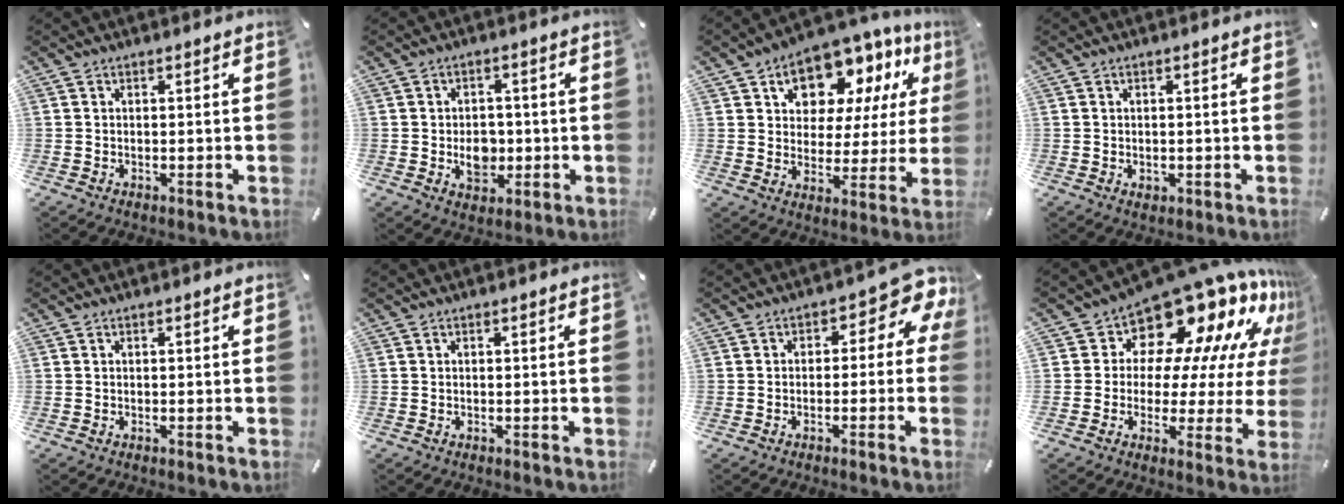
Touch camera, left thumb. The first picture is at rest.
{"total": 6.4, "force": [-0.9, 5.1, 3.7], "torque": [-0.043, -0.008, -0.016]}
{"total": 11.7, "force": [8.0, 7.5, 4.1], "torque": [-0.067, -0.069, 0.142]}
{"total": 1.2, "force": [-0.2, 1.0, 0.6], "torque": [-0.014, 0.001, -0.004]}
{"total": 0.0}
{"total": 0.0}
{"total": 6.8, "force": [1.7, 4.0, 5.2], "torque": [-0.061, -0.015, 0.023]}
{"total": 15.9, "force": [12.3, 7.7, 6.4], "torque": [-0.092, -0.127, 0.203]}